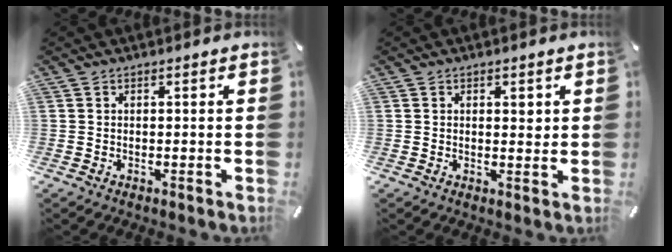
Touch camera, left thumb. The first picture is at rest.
{"total": 1.9, "force": [0.9, 1.0, 1.3], "torque": [-0.003, -0.009, 0.010]}